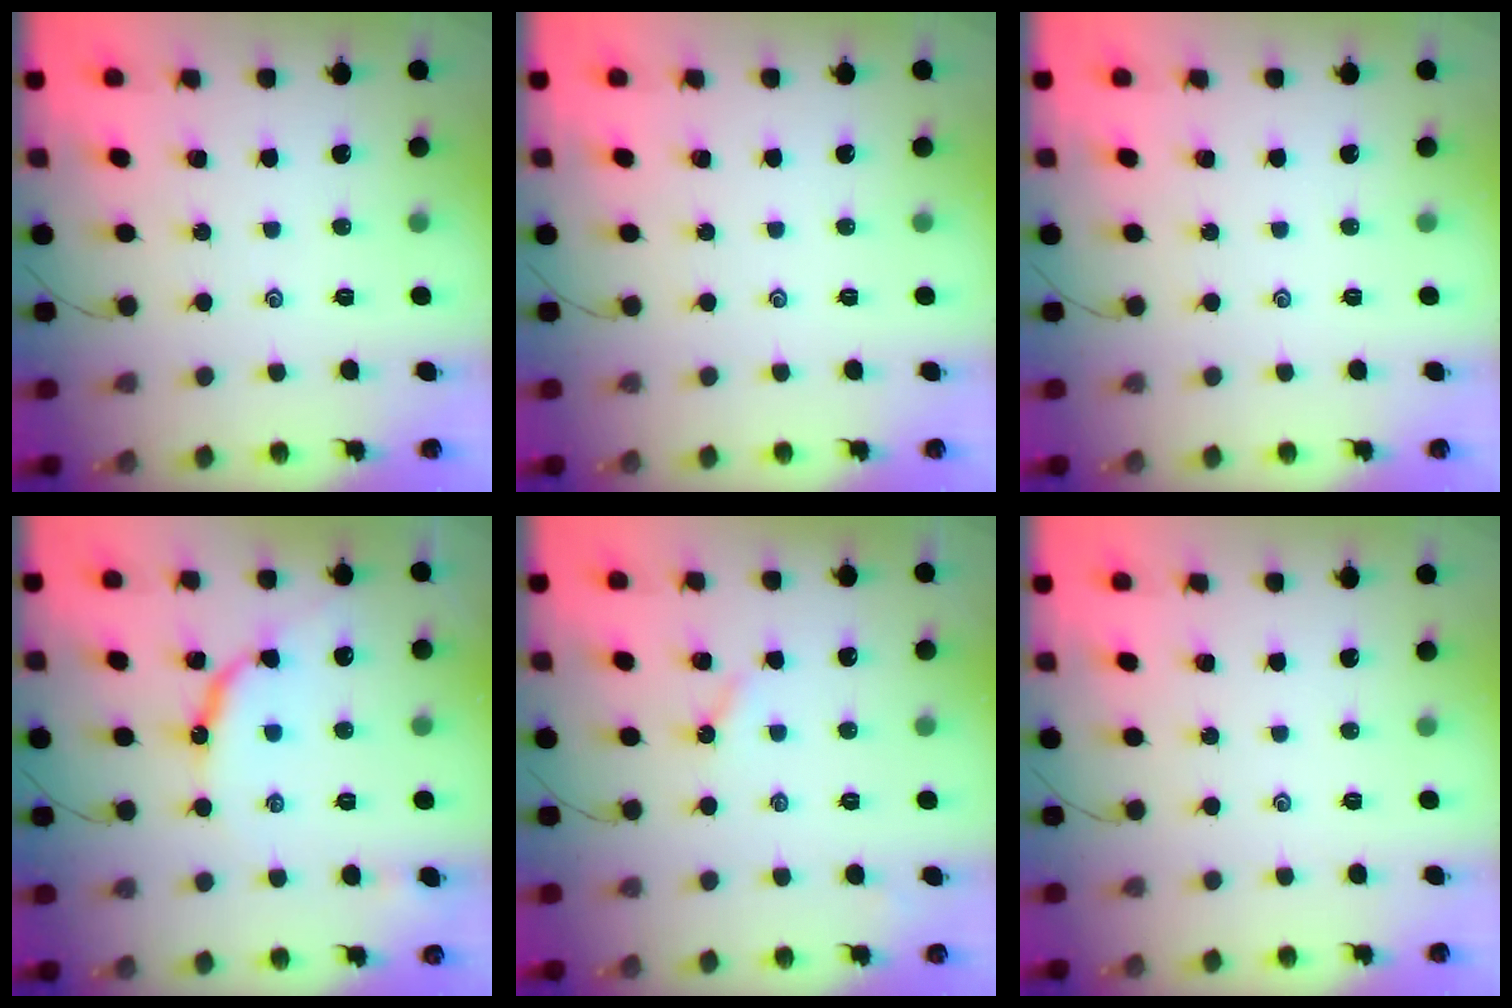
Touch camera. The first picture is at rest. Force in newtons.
{"total": 0.0}
{"total": 0.0}
{"total": 9.7, "press": 9.6, "slide": 0.8}
{"total": 2.8, "press": 2.8, "slide": 0.5}
{"total": 0.0}